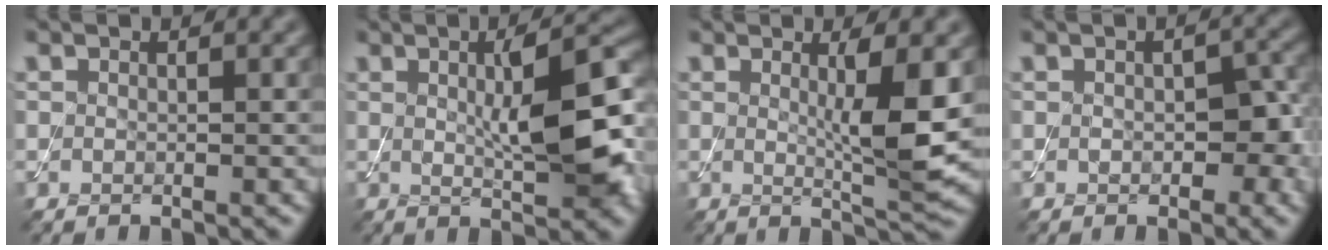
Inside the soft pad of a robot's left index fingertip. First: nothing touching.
{"total": 8.0, "force": [0.8, 2.0, 7.7], "torque": [-0.108, 0.005, 0.013]}
{"total": 5.0, "force": [0.7, 0.7, 4.9], "torque": [-0.075, -0.013, 0.013]}
{"total": 3.7, "force": [-0.3, 2.3, 2.9], "torque": [-0.042, -0.004, -0.004]}